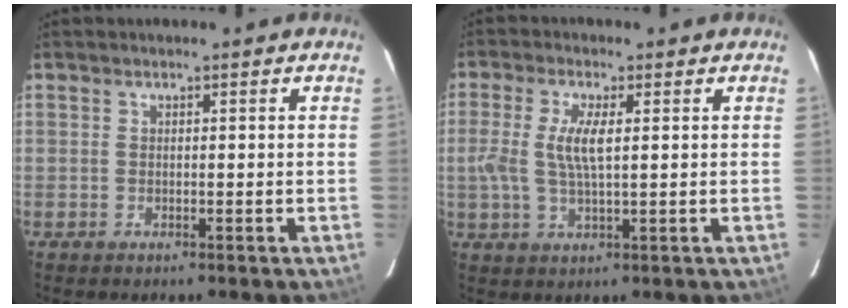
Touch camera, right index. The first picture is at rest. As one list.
[{"total": 6.7, "force": [0.7, 1.8, 6.4], "torque": [-0.133, 0.002, 0.012]}]